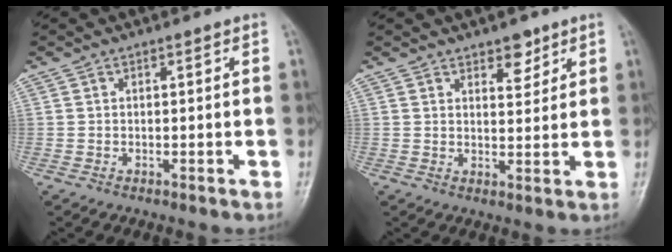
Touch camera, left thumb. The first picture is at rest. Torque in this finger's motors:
{"motor_torque": [-0.40, -0.14, 0.22, 0.17, -0.01]}